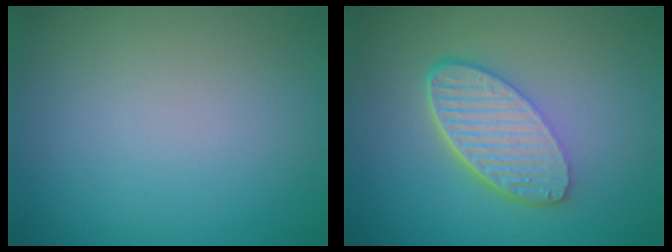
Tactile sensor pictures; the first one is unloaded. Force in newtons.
{"total": 6.0, "press": 4.3, "slide": 4.2}